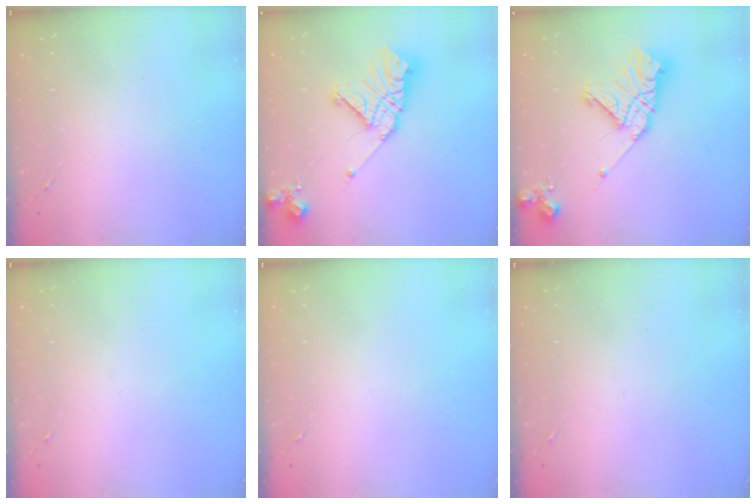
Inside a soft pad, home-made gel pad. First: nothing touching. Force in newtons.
{"total": 17.8, "press": 17.7, "slide": 2.1}
{"total": 17.8, "press": 17.7, "slide": 2.1}
{"total": 0.0}
{"total": 0.0}
{"total": 0.0}